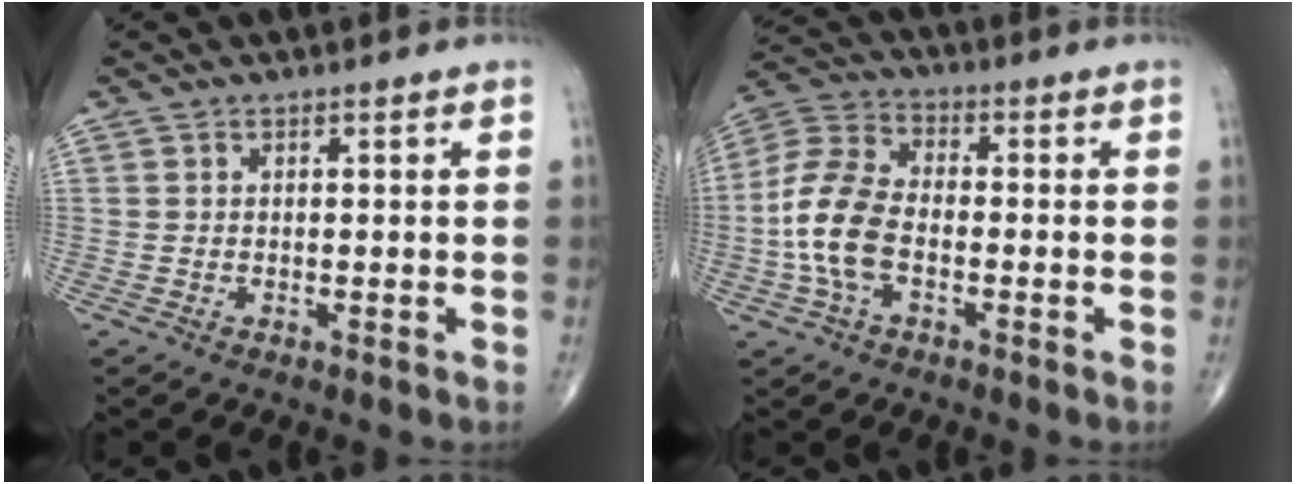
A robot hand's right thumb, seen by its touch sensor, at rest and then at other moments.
{"total": 11.8, "force": [-2.4, 6.9, 9.3], "torque": [-0.196, 0.030, -0.054]}